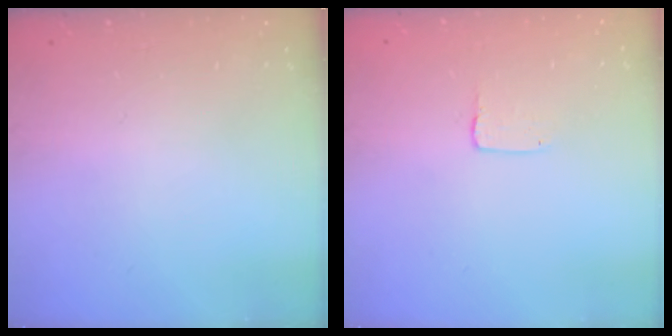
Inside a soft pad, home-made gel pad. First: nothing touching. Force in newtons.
{"total": 2.0, "press": 2.0, "slide": 0.2}